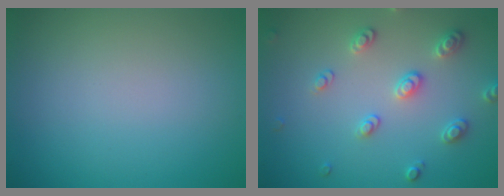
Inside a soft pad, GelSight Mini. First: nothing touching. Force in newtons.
{"total": 2.8, "press": 2.8, "slide": 0.2}